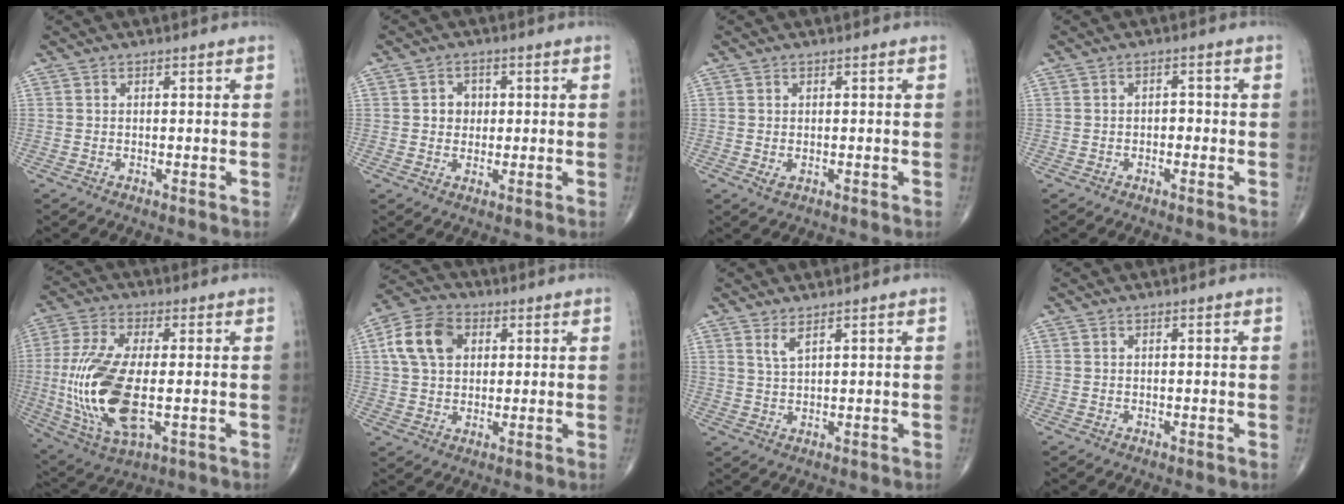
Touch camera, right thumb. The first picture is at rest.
{"total": 3.4, "force": [0.5, 3.0, 1.6], "torque": [-0.002, 0.003, 0.004]}
{"total": 1.3, "force": [-0.3, 0.8, 1.0], "torque": [-0.019, -0.004, -0.002]}
{"total": 1.7, "force": [-0.5, 1.2, 1.1], "torque": [-0.002, 0.007, -0.013]}
{"total": 18.8, "force": [-2.1, 8.0, 16.9], "torque": [-0.375, -0.013, -0.028]}
{"total": 10.7, "force": [2.9, 7.6, 6.9], "torque": [-0.117, 0.011, 0.044]}
{"total": 2.4, "force": [1.7, 0.3, 1.7], "torque": [-0.039, -0.014, 0.038]}
{"total": 0.0}